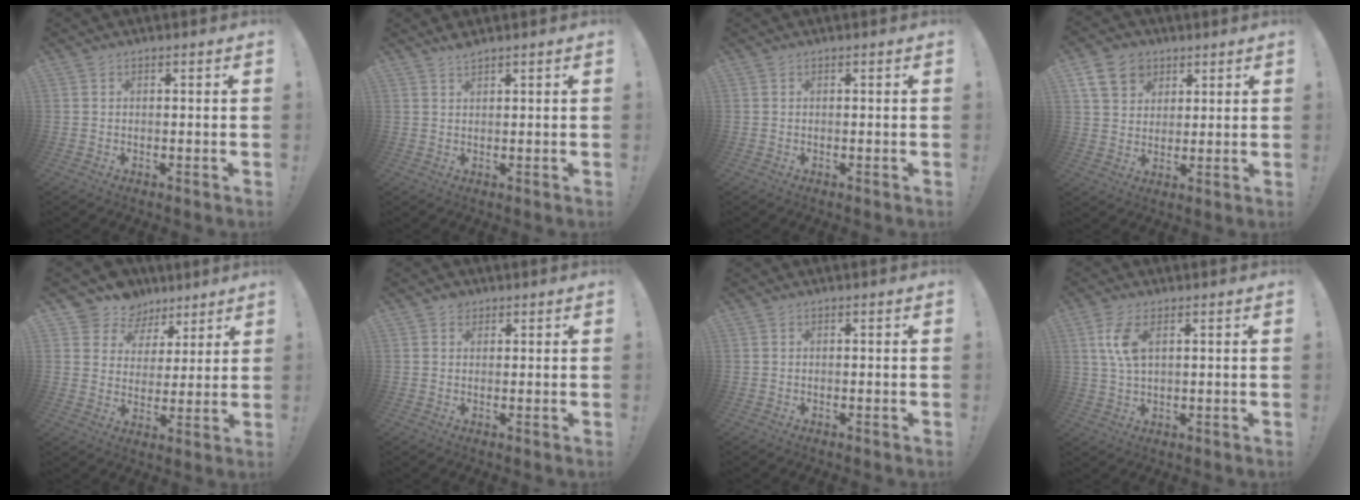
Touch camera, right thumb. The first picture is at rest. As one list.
[{"total": 1.9, "force": [1.8, 0.3, 0.6], "torque": [-0.008, -0.010, 0.032]}, {"total": 0.0}, {"total": 10.9, "force": [5.4, 8.4, 4.4], "torque": [-0.063, -0.025, 0.108]}, {"total": 9.7, "force": [6.7, 7.0, 1.0], "torque": [-0.023, -0.051, 0.133]}, {"total": 2.5, "force": [1.4, 1.9, 0.6], "torque": [-0.001, -0.004, 0.024]}, {"total": 0.0}, {"total": 7.0, "force": [2.3, 2.9, 5.9], "torque": [-0.117, -0.005, 0.037]}]